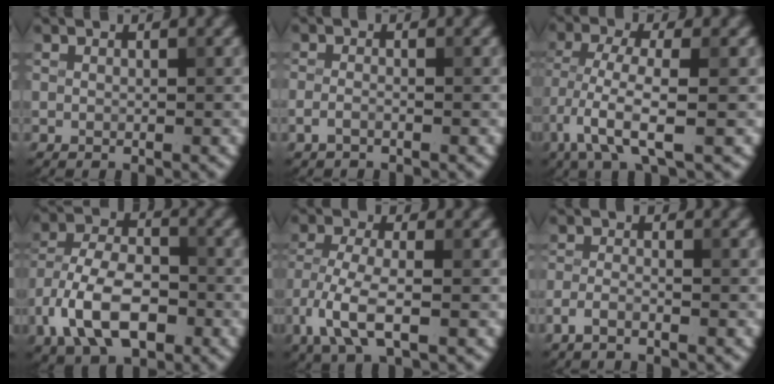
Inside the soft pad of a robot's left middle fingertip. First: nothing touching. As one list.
[{"total": 1.1, "force": [-0.8, 0.4, 0.7], "torque": [-0.018, 0.002, -0.018]}, {"total": 5.5, "force": [-2.6, 1.4, 4.7], "torque": [-0.099, 0.000, -0.056]}, {"total": 8.8, "force": [-3.8, 4.9, 6.2], "torque": [-0.128, 0.001, -0.078]}, {"total": 5.3, "force": [-2.4, 2.0, 4.3], "torque": [-0.098, -0.004, -0.055]}, {"total": 1.7, "force": [-1.2, 0.4, 1.0], "torque": [-0.023, 0.000, -0.031]}]